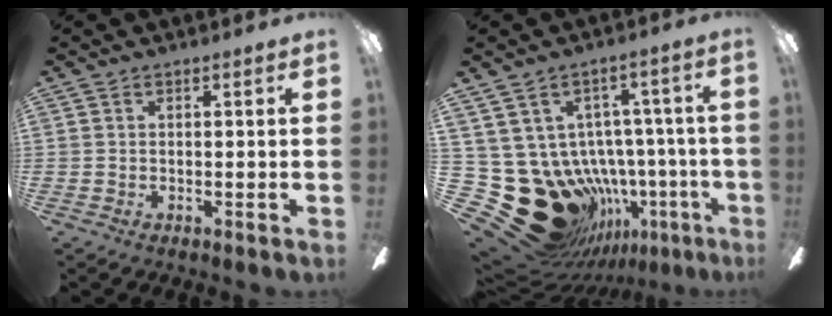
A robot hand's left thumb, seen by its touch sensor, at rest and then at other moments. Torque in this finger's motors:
{"motor_torque": [-0.24, 0.54, -0.14, 0.03, 0.03]}